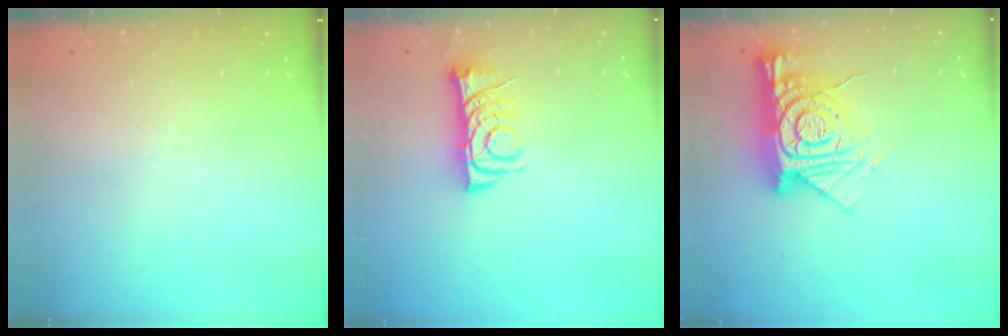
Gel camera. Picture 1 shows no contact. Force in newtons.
{"total": 7.6, "press": 7.5, "slide": 0.9}
{"total": 16.1, "press": 16.0, "slide": 1.6}